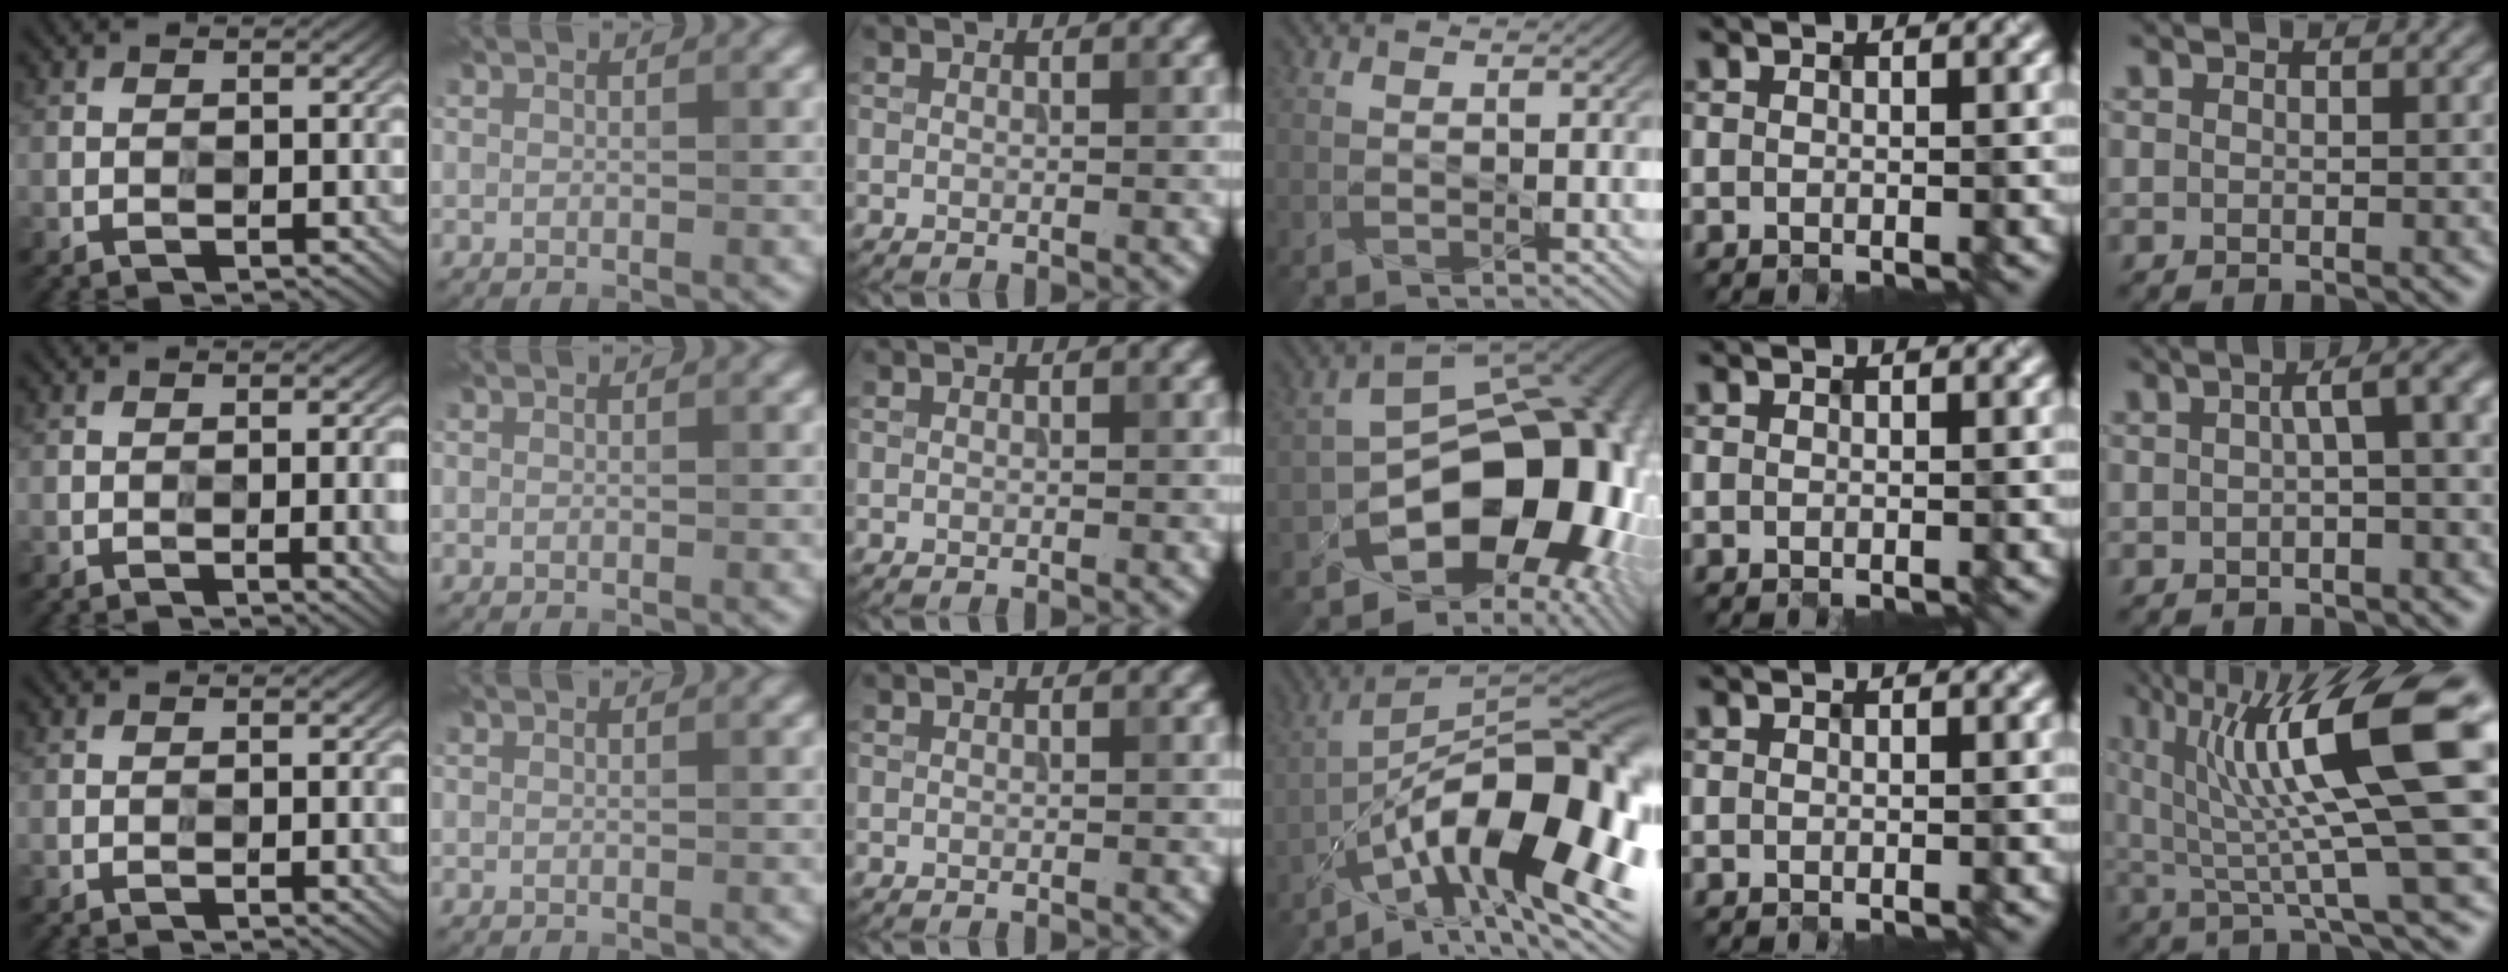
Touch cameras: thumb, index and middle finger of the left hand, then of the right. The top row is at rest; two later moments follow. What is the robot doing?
{"motion": "extract", "object": "connector and pipe"}